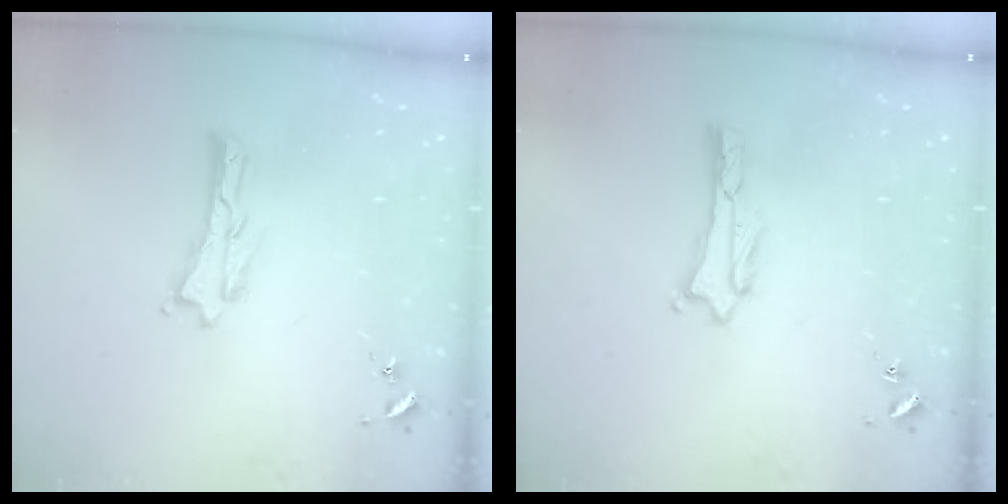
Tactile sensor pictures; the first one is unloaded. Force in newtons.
{"total": 1.6, "press": 1.6, "slide": 0.2}